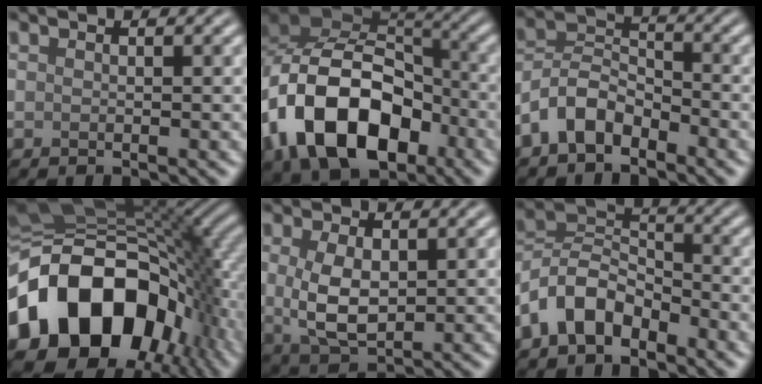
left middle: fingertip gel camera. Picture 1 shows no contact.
{"total": 14.2, "force": [-5.3, 9.1, 9.5], "torque": [-0.178, 0.001, -0.105]}
{"total": 4.8, "force": [-3.0, 2.8, 2.5], "torque": [-0.049, 0.010, -0.069]}
{"total": 19.1, "force": [-4.6, 13.6, 12.7], "torque": [-0.244, -0.013, -0.083]}
{"total": 4.7, "force": [0.5, 2.6, 3.9], "torque": [-0.089, -0.002, 0.018]}
{"total": 5.8, "force": [-3.5, 3.4, 3.1], "torque": [-0.057, 0.008, -0.082]}